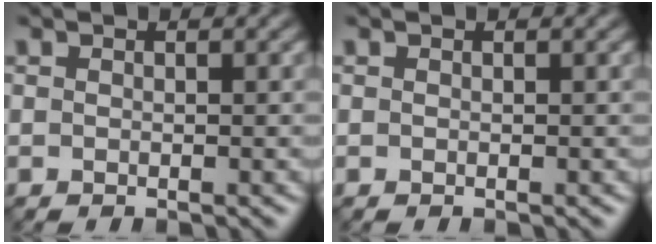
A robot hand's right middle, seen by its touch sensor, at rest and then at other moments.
{"total": 0.0}